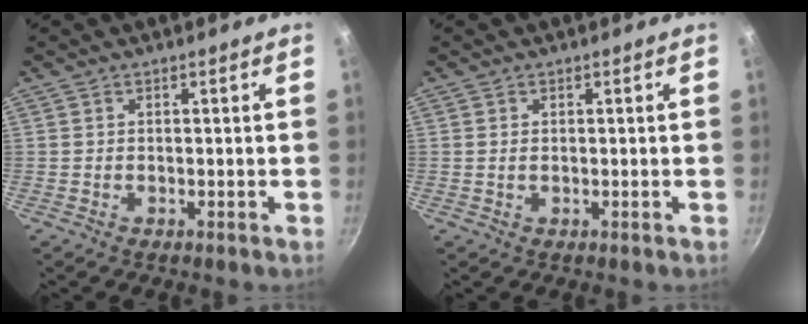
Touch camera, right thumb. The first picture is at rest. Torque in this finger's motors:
{"motor_torque": [-0.43, 0.19, -0.19, 0.04, -0.07]}